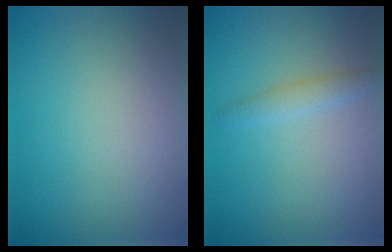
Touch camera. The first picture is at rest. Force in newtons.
{"total": 1.5, "press": 1.5, "slide": 0.0}